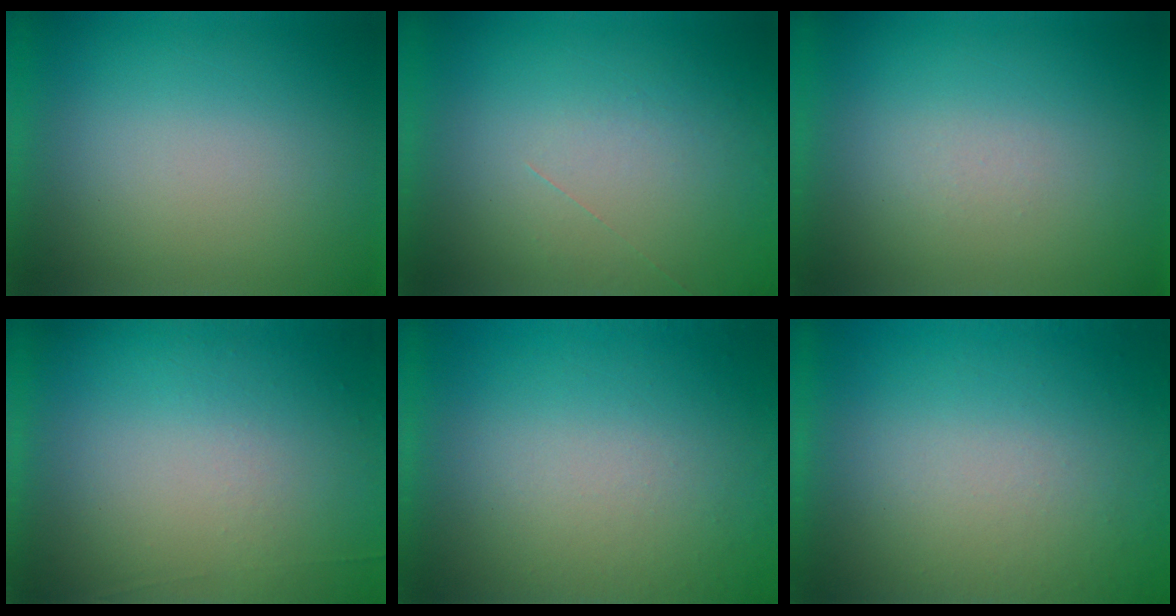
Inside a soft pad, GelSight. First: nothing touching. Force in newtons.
{"total": 1.1}
{"total": 1.4}
{"total": 5.8}
{"total": 8.3}
{"total": 8.3}